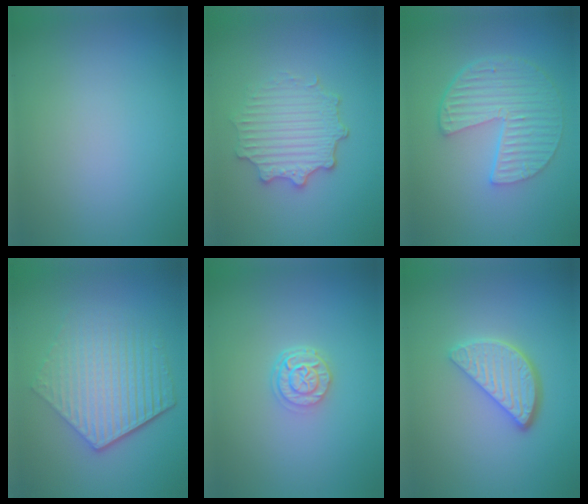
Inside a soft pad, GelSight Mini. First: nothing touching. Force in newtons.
{"total": 4.4, "press": 3.6, "slide": 2.4}
{"total": 5.8, "press": 4.2, "slide": 3.9}
{"total": 6.0, "press": 4.5, "slide": 4.0}
{"total": 2.6, "press": 2.1, "slide": 1.5}
{"total": 4.0, "press": 3.2, "slide": 2.4}